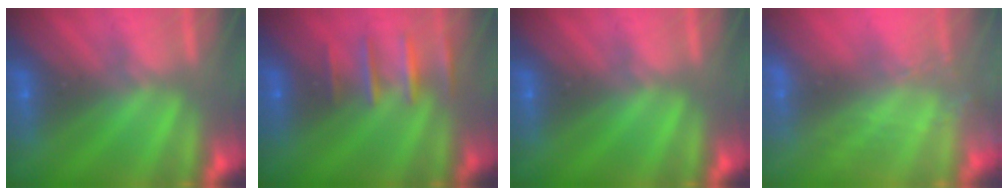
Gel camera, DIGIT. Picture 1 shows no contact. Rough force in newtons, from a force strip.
{"total": 2.5}
{"total": 0.0}
{"total": 2.2}